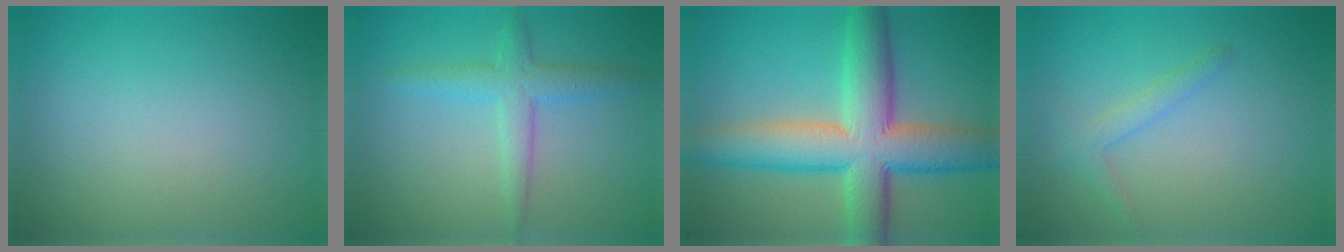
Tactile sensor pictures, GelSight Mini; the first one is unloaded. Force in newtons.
{"total": 3.0, "press": 3.0, "slide": 0.1}
{"total": 10.3, "press": 10.3, "slide": 0.3}
{"total": 1.5, "press": 1.5, "slide": 0.1}